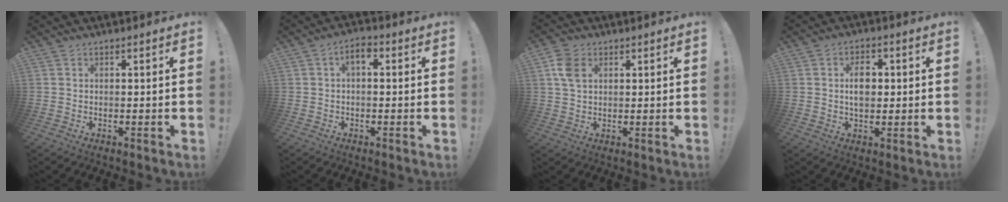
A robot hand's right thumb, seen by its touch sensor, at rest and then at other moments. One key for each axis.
{"total": 4.2, "fx": 0.2, "fy": 2.1, "fz": 3.7, "tx": -0.056, "ty": 0.007, "tz": 0.000}
{"total": 6.8, "fx": 2.5, "fy": 4.5, "fz": 4.4, "tx": -0.081, "ty": 0.001, "tz": 0.050}
{"total": 6.8, "fx": 0.8, "fy": 4.6, "fz": 4.9, "tx": -0.074, "ty": 0.001, "tz": 0.009}